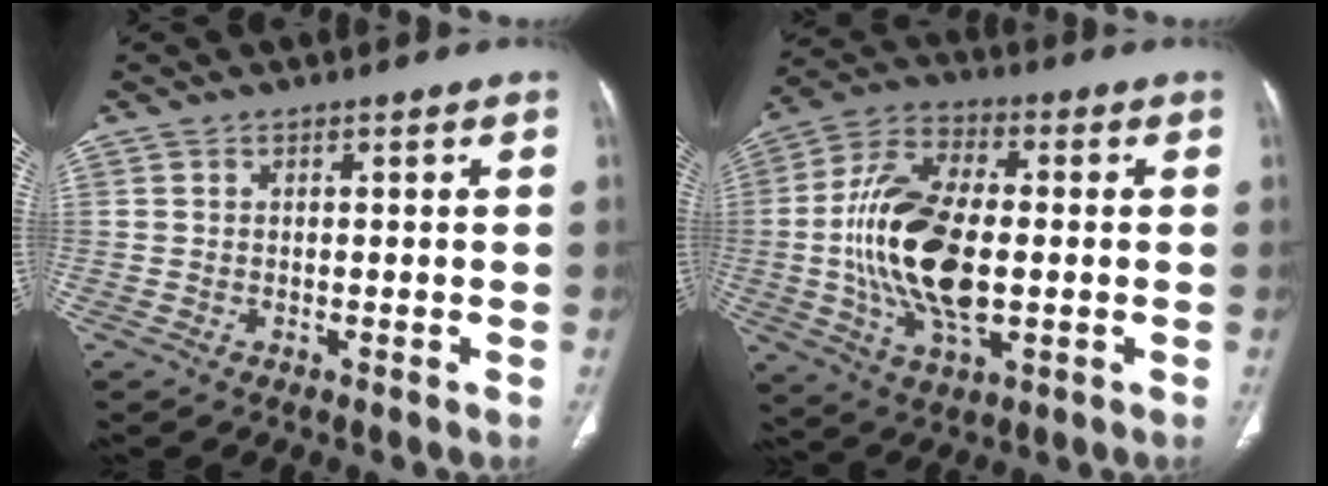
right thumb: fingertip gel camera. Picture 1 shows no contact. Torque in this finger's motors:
{"motor_torque": [2.50, 2.51, 1.46, -1.26, 0.24]}